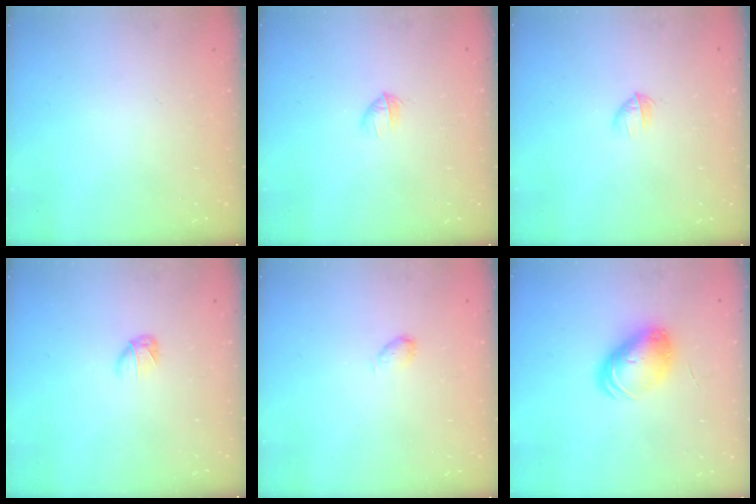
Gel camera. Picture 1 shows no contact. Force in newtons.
{"total": 2.8, "press": 2.6, "slide": 0.9}
{"total": 2.8, "press": 2.6, "slide": 0.9}
{"total": 3.4, "press": 3.3, "slide": 0.9}
{"total": 4.2, "press": 4.2, "slide": 0.8}
{"total": 9.8, "press": 9.8, "slide": 0.5}